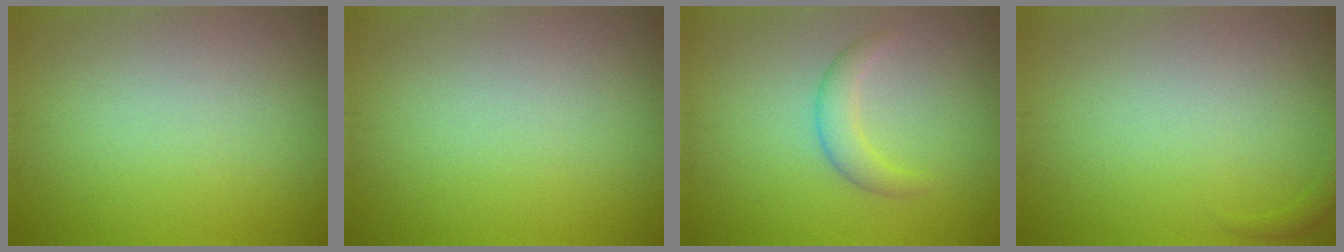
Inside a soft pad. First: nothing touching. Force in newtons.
{"total": 0.0}
{"total": 2.1, "press": 2.1, "slide": 0.2}
{"total": 0.7, "press": 0.7, "slide": 0.1}